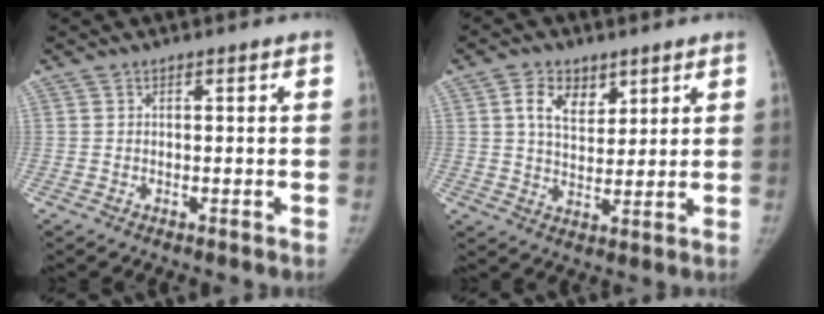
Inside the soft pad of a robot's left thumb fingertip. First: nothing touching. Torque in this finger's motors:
{"motor_torque": [0.02, 0.06, 0.47, 0.10, 0.01]}